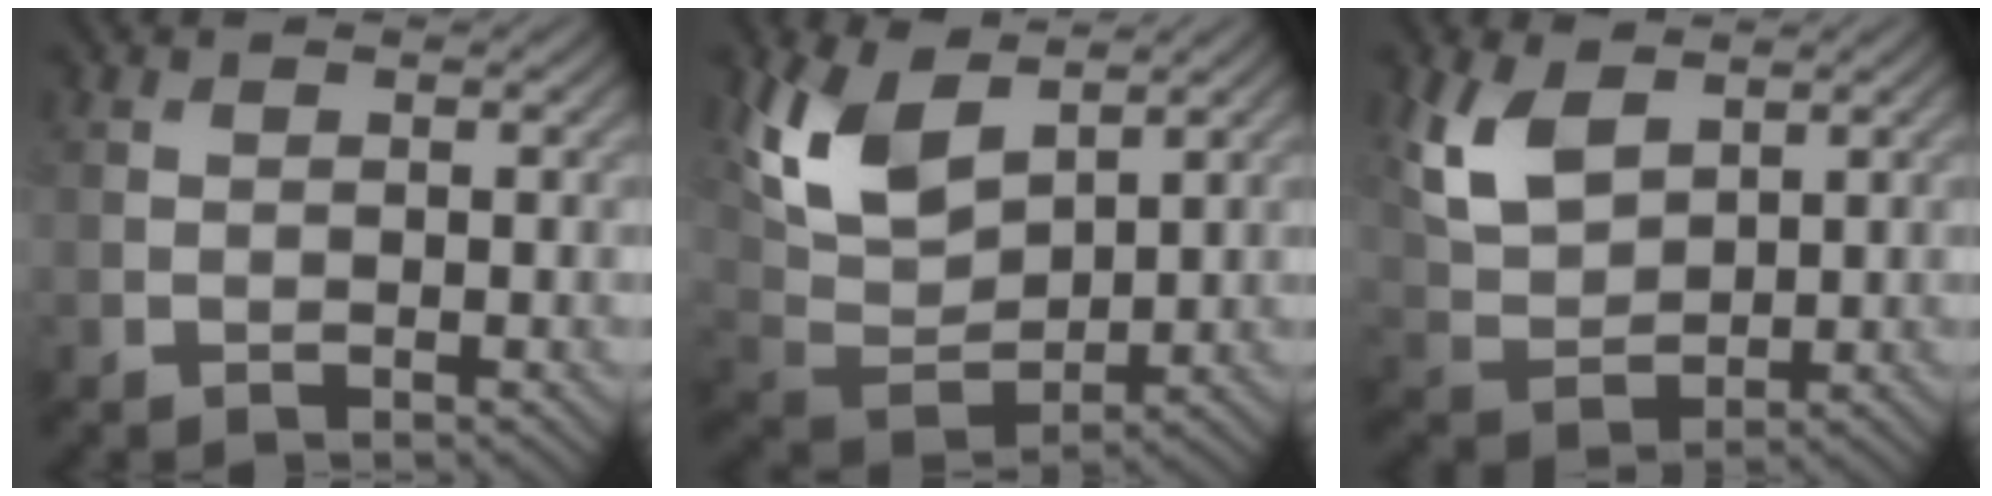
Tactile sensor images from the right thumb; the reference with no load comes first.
{"total": 10.8, "force": [5.5, 5.7, 7.3], "torque": [-0.186, 0.005, 0.110]}
{"total": 7.1, "force": [3.6, 4.0, 4.6], "torque": [-0.115, -0.003, 0.074]}